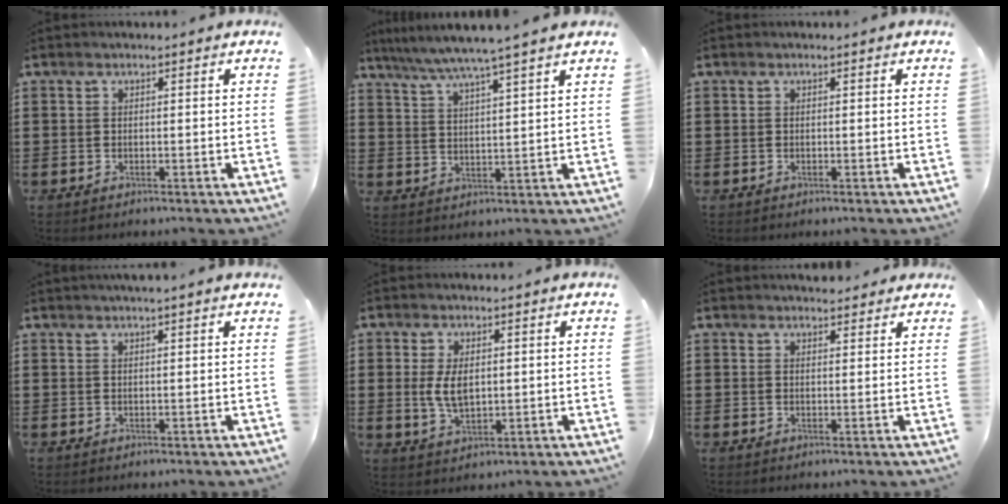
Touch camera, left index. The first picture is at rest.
{"total": 5.6, "force": [4.8, -1.0, 2.8], "torque": [-0.070, -0.025, 0.081]}
{"total": 0.0}
{"total": 1.4, "force": [1.2, -0.2, 0.7], "torque": [-0.013, 0.000, 0.022]}
{"total": 5.0, "force": [0.8, 2.7, 4.1], "torque": [-0.099, 0.002, 0.009]}
{"total": 2.2, "force": [2.1, 0.6, 0.3], "torque": [-0.002, -0.001, 0.040]}